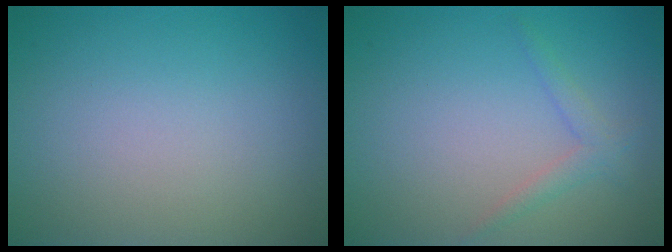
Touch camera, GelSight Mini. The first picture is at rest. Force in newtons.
{"total": 1.4, "press": 1.4, "slide": 0.1}